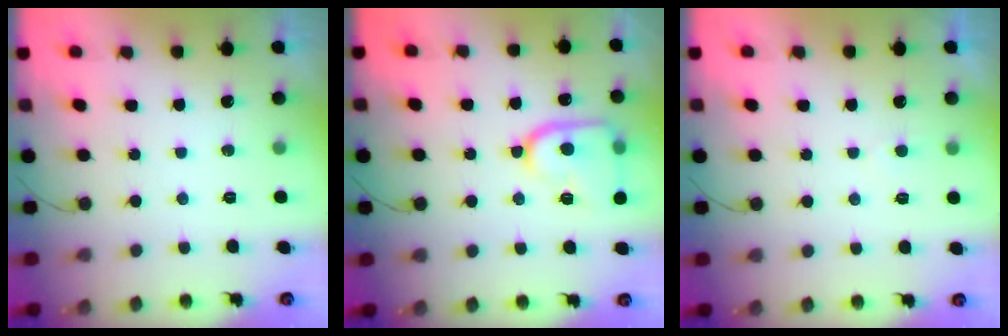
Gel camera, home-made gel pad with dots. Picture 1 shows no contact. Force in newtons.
{"total": 14.4, "press": 14.3, "slide": 1.4}
{"total": 2.4, "press": 2.3, "slide": 0.3}